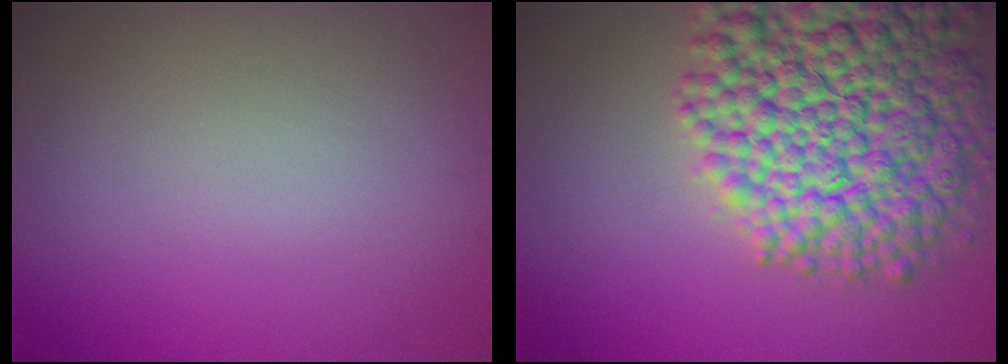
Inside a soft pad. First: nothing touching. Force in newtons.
{"total": 14.1, "press": 14.1, "slide": 0.6}